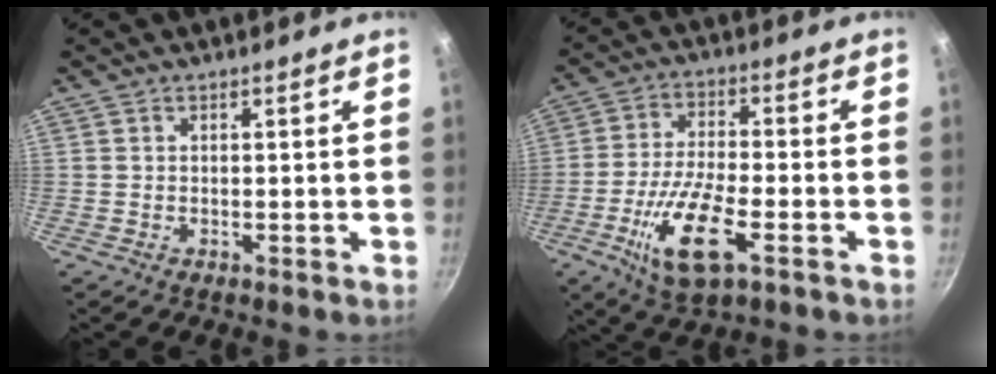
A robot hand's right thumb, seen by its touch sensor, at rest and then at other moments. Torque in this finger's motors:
{"motor_torque": [1.96, 1.76, 1.21, -1.41, 0.36]}